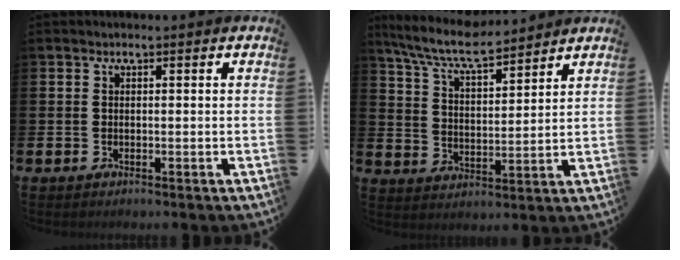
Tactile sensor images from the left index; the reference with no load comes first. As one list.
[{"total": 7.7, "force": [7.1, 1.0, 2.9], "torque": [-0.081, -0.039, 0.124]}]